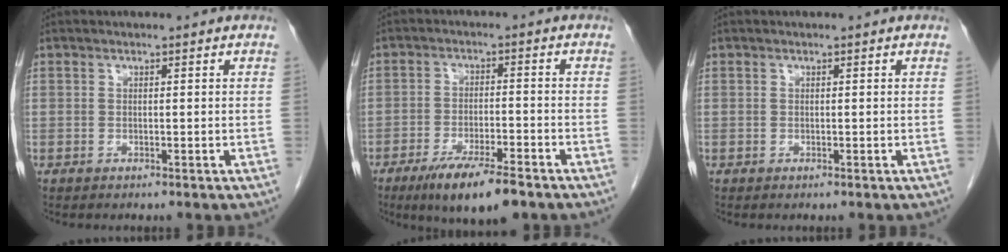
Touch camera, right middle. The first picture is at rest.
{"total": 9.8, "force": [-6.8, 1.7, 6.9], "torque": [-0.117, -0.018, -0.110]}
{"total": 0.0}